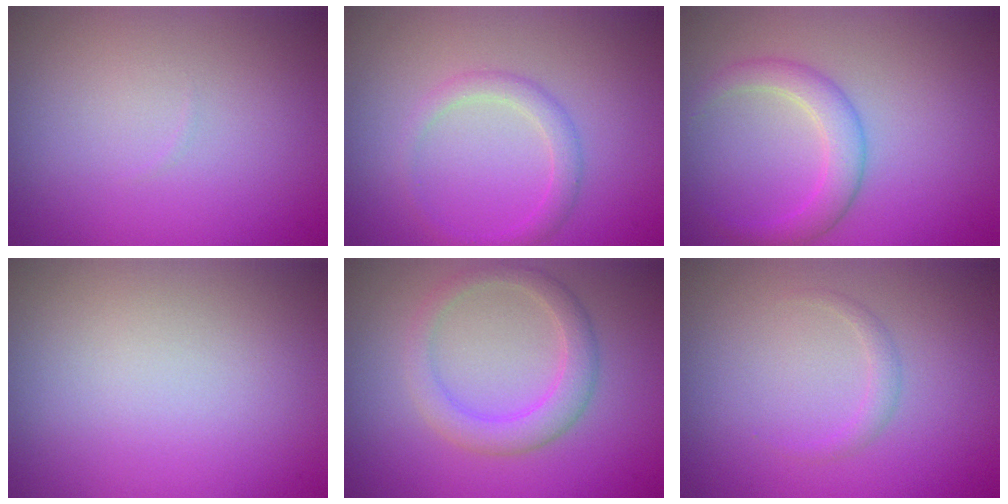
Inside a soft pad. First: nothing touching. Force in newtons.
{"total": 1.8, "press": 1.8, "slide": 0.2}
{"total": 2.8, "press": 2.8, "slide": 0.2}
{"total": 0.0}
{"total": 3.1, "press": 3.1, "slide": 0.2}
{"total": 0.5, "press": 0.5, "slide": 0.1}